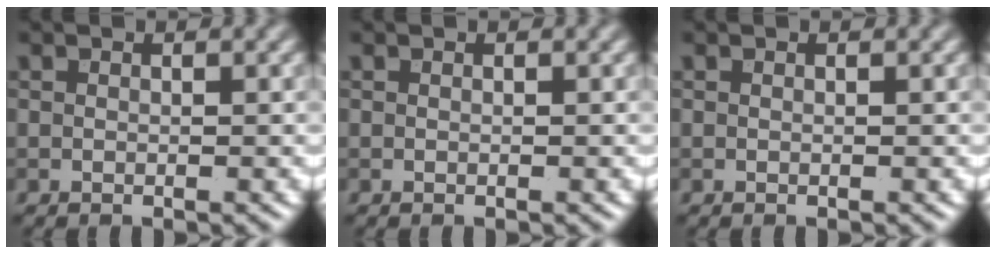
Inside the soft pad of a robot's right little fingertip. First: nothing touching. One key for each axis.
{"total": 0.0}
{"total": 0.0}